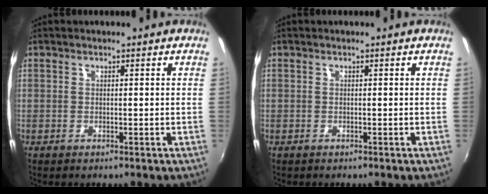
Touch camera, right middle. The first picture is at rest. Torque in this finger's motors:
{"motor_torque": [-0.20, 0.21, -0.02, 0.01]}